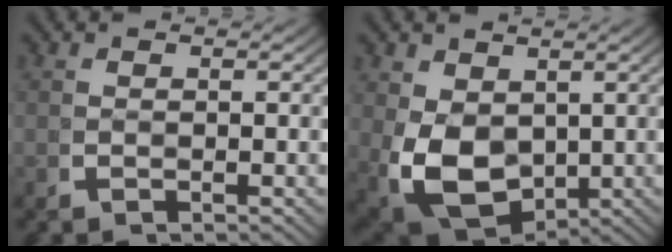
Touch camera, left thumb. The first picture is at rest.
{"total": 8.1, "force": [-1.2, 6.0, 5.2], "torque": [-0.143, -0.062, 0.017]}